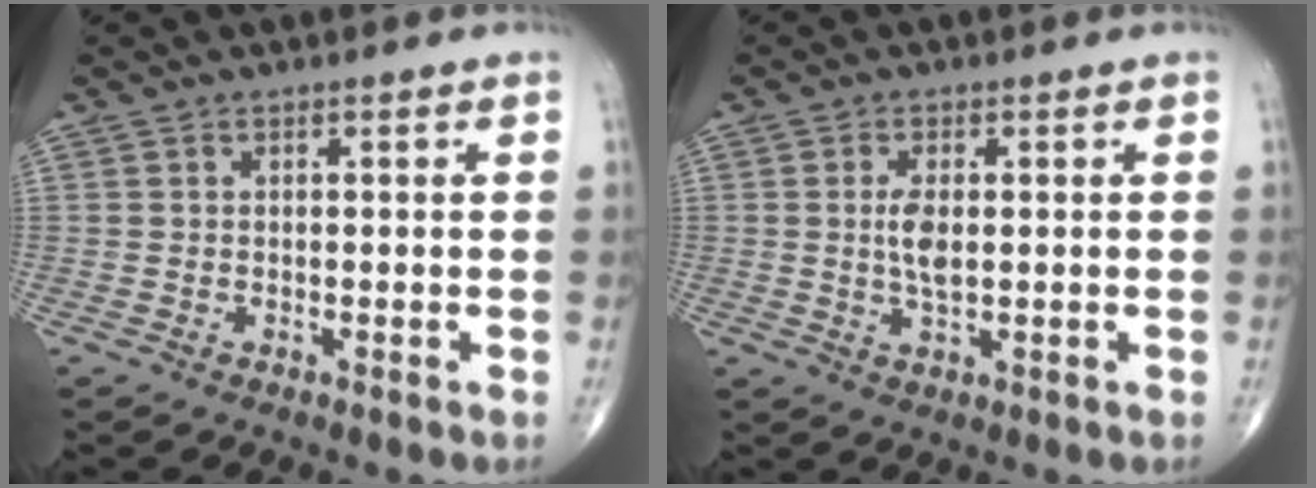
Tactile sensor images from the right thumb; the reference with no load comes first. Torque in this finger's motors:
{"motor_torque": [1.84, 1.43, 0.82, -0.13, 0.07]}